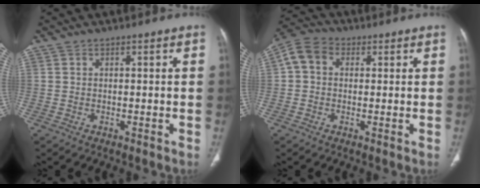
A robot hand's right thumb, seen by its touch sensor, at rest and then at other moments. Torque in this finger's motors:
{"motor_torque": [-0.08, 0.19, 0.43, -0.44, 0.04]}